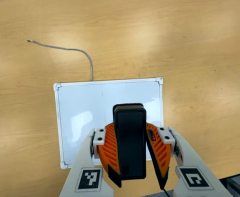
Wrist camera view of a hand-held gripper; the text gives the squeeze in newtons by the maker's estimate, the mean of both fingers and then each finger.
{"total": 8.2, "left": 8.7, "right": 7.8}